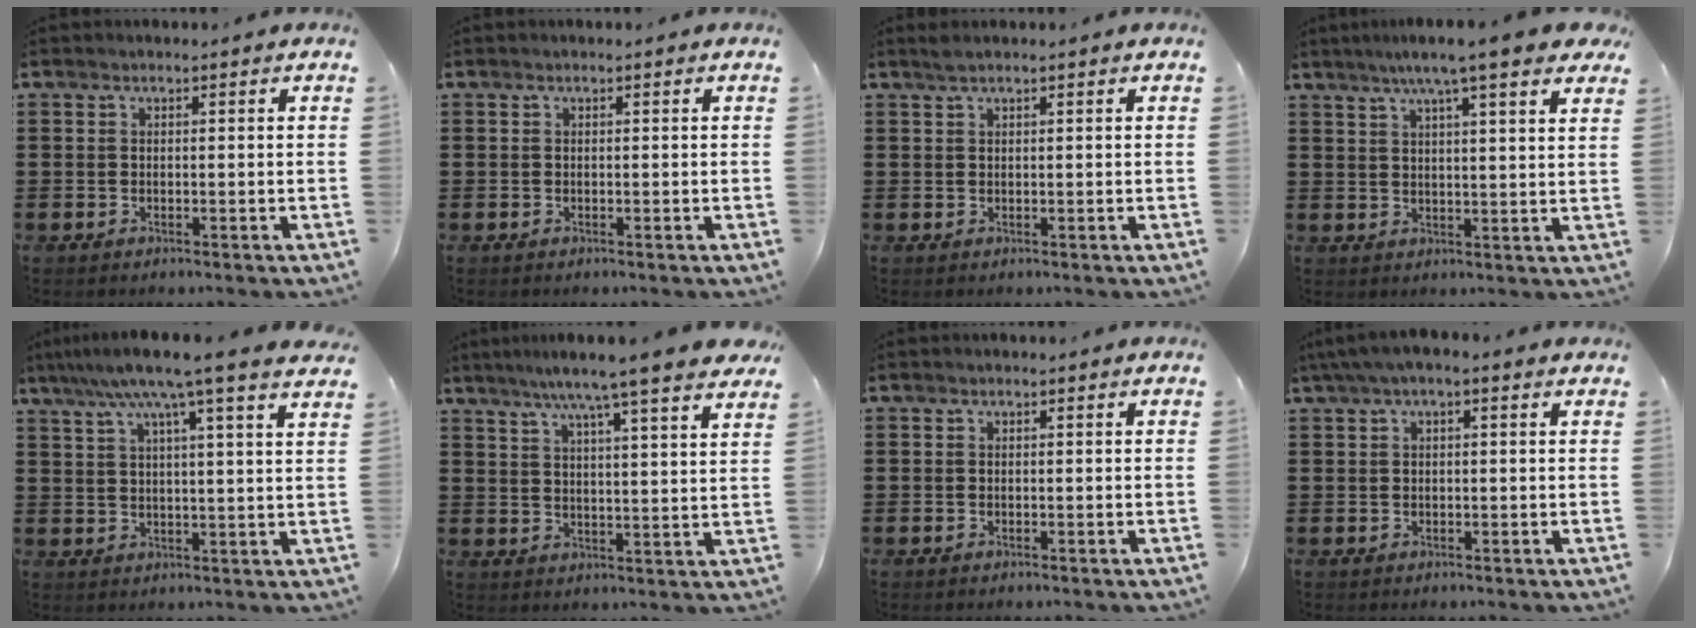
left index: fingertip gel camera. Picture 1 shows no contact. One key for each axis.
{"total": 0.0}
{"total": 1.0, "fx": 0.7, "fy": 0.0, "fz": 0.7, "tx": -0.015, "ty": 0.001, "tz": 0.014}
{"total": 6.8, "fx": 5.3, "fy": 0.0, "fz": 4.4, "tx": -0.093, "ty": -0.011, "tz": 0.087}
{"total": 8.6, "fx": 6.5, "fy": -0.4, "fz": 5.6, "tx": -0.119, "ty": -0.023, "tz": 0.108}
{"total": 7.3, "fx": 6.1, "fy": -0.7, "fz": 3.9, "tx": -0.096, "ty": -0.026, "tz": 0.101}
{"total": 0.0}
{"total": 2.1, "fx": 0.6, "fy": 0.5, "fz": 2.0, "tx": -0.037, "ty": 0.004, "tz": 0.009}